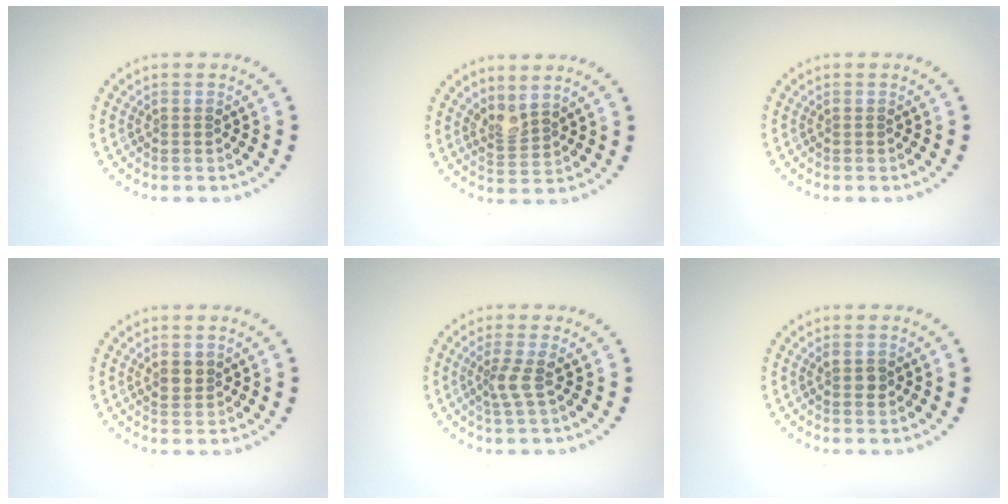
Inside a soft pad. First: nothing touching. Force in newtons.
{"total": 2.0, "press": 1.5, "slide": 1.4}
{"total": 0.0}
{"total": 1.4, "press": 1.3, "slide": 0.6}
{"total": 1.9, "press": 1.4, "slide": 1.3}
{"total": 1.1, "press": 1.0, "slide": 0.3}